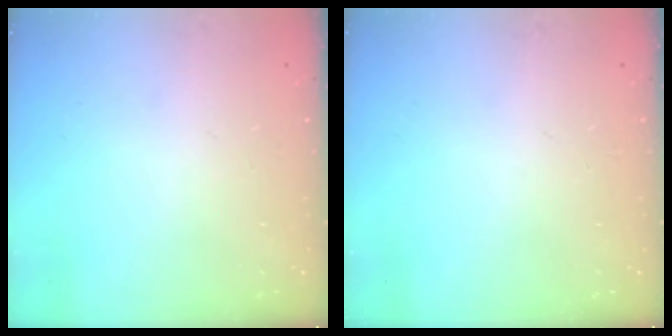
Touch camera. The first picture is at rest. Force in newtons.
{"total": 0.0}